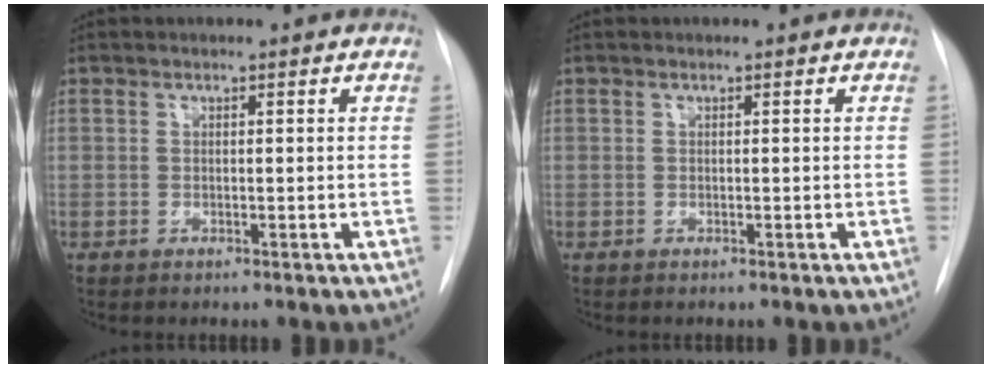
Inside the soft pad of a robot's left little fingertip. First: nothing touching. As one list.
[{"total": 0.0}]